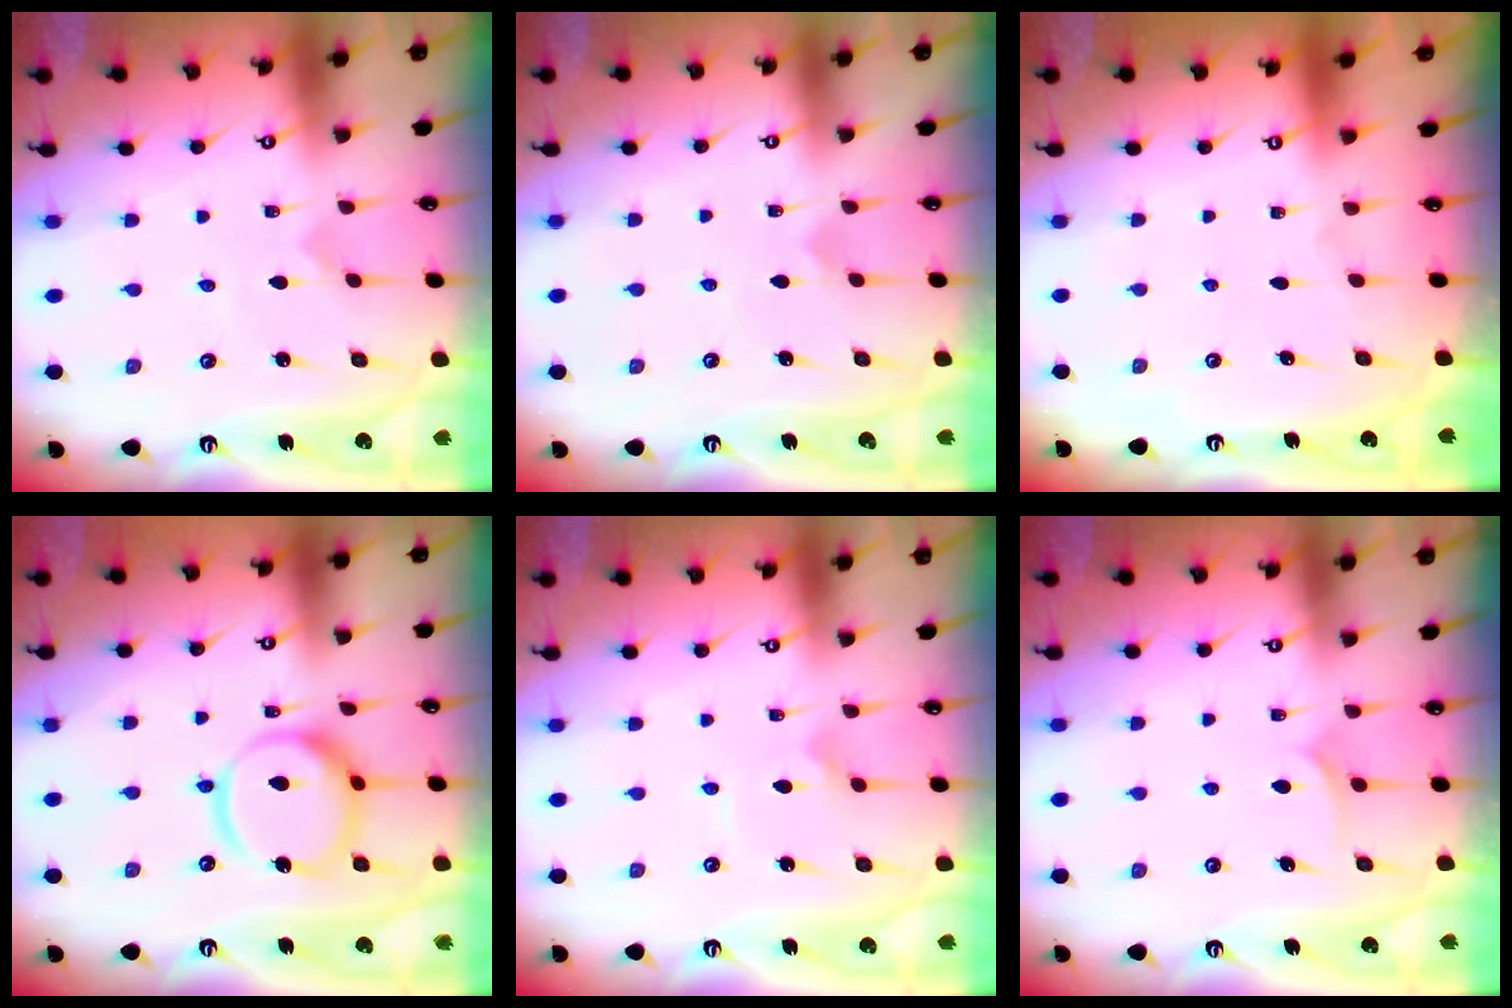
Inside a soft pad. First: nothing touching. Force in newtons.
{"total": 2.8, "press": 2.8, "slide": 0.3}
{"total": 0.0}
{"total": 15.0, "press": 14.9, "slide": 1.9}
{"total": 5.0, "press": 4.9, "slide": 0.7}
{"total": 6.2, "press": 6.2, "slide": 0.2}